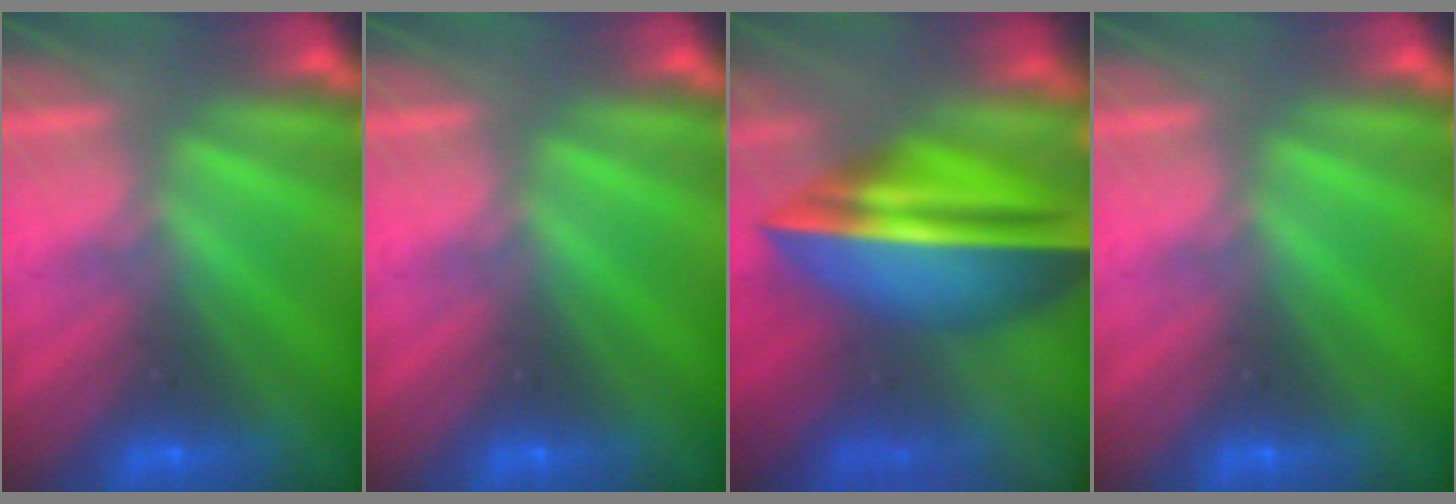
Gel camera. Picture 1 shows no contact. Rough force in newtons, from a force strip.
{"total": 0.0}
{"total": 7.0}
{"total": 0.0}